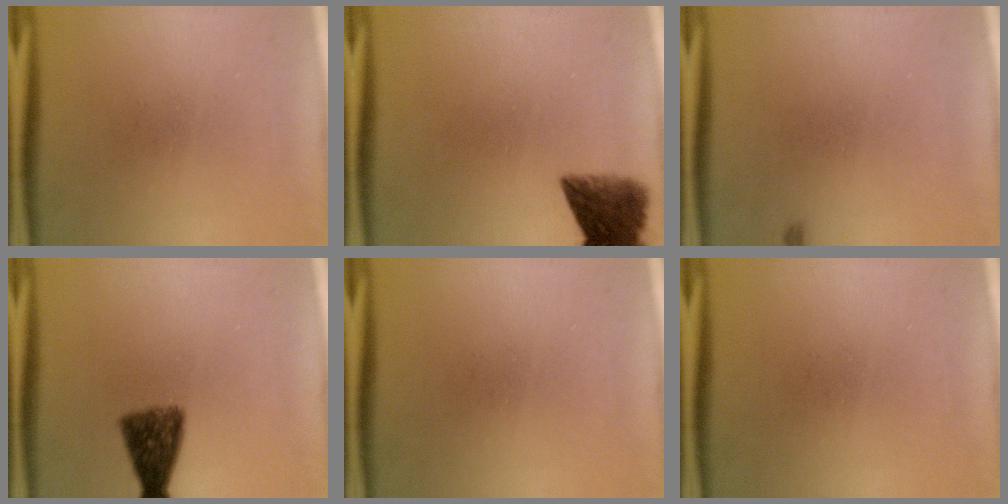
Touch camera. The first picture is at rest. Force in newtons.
{"total": 7.0}
{"total": 0.5}
{"total": 7.3}
{"total": 0.0}
{"total": 0.0}